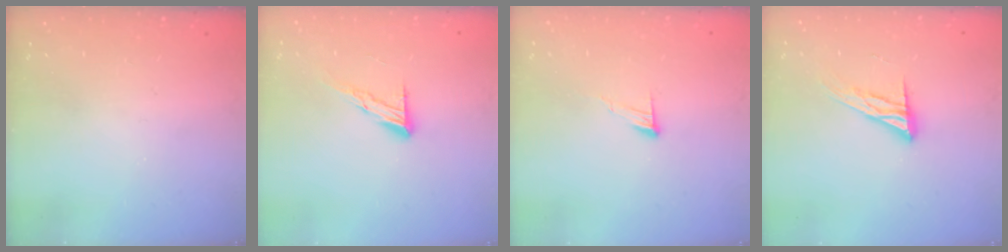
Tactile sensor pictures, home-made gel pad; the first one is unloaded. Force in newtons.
{"total": 8.7, "press": 8.7, "slide": 0.7}
{"total": 6.5, "press": 6.5, "slide": 0.5}
{"total": 11.1, "press": 11.1, "slide": 0.9}